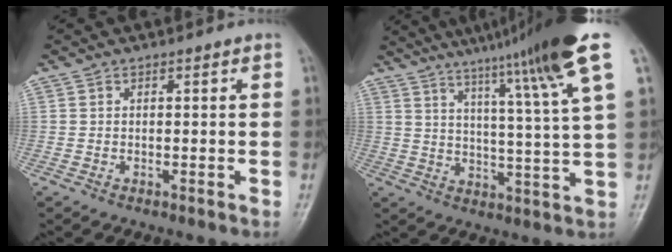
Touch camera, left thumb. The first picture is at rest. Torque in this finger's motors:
{"motor_torque": [3.54, 1.47, 1.37, -1.40, 0.13]}